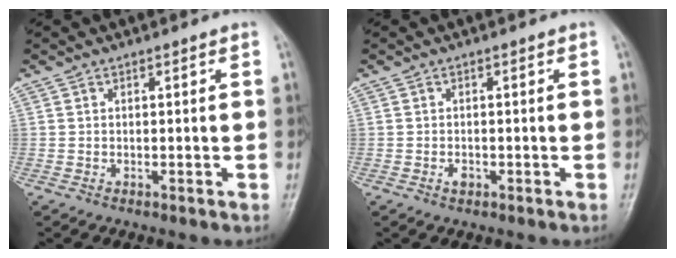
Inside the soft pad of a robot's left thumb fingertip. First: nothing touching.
{"total": 1.2, "force": [-0.5, 0.8, 0.7], "torque": [-0.009, 0.001, -0.009]}